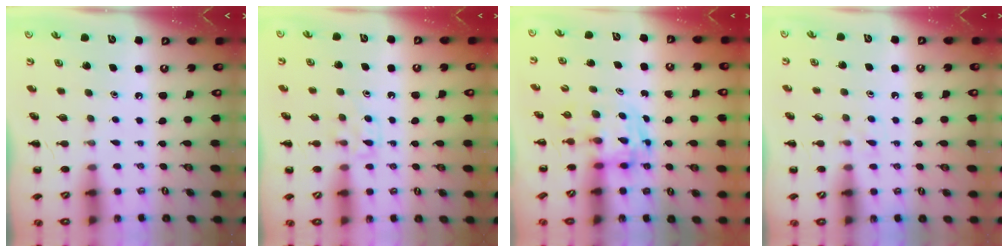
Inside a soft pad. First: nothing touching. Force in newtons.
{"total": 5.4, "press": 5.2, "slide": 1.5}
{"total": 3.6, "press": 3.6, "slide": 0.6}
{"total": 4.0, "press": 3.6, "slide": 1.6}